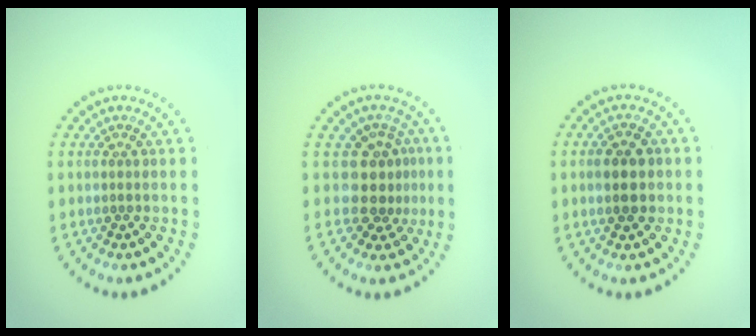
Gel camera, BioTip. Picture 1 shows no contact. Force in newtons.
{"total": 2.9, "press": 2.1, "slide": 2.1}
{"total": 2.5, "press": 2.5, "slide": 0.2}